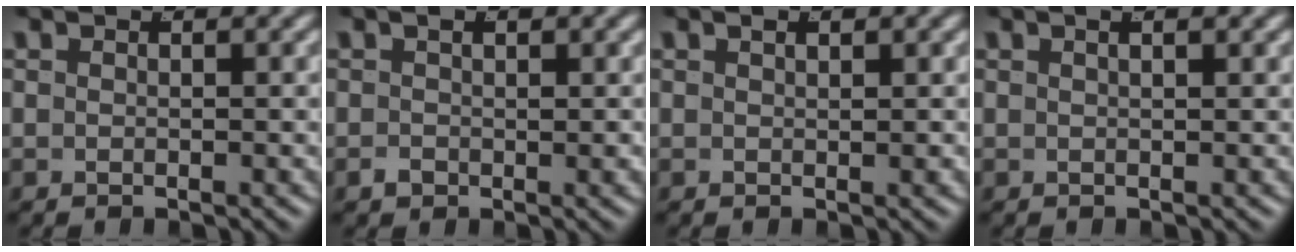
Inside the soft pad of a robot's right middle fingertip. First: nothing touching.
{"total": 1.0, "force": [-0.2, 0.6, 0.8], "torque": [-0.009, -0.006, 0.003]}
{"total": 0.6, "force": [0.3, 0.0, 0.6], "torque": [-0.003, -0.004, 0.009]}
{"total": 1.0, "force": [0.4, -0.3, 0.9], "torque": [-0.007, 0.005, 0.007]}